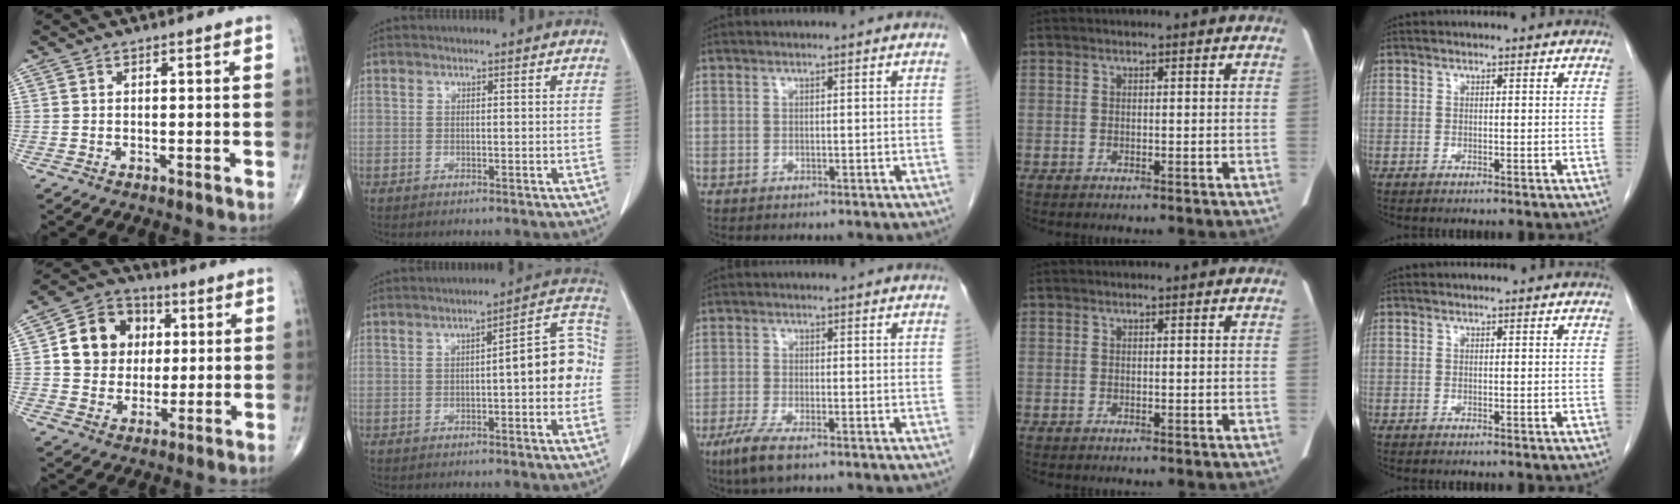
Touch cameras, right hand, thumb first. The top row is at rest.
{"thumb": {"total": 12.7, "force": [2.5, 11.0, 5.9], "torque": [-0.064, 0.008, 0.039]}, "index": {"total": 9.2, "force": [-0.9, 2.0, 8.9], "torque": [-0.103, 0.034, -0.016]}, "middle": {"total": 5.1, "force": [-3.2, 1.0, 3.8], "torque": [-0.080, -0.014, -0.057]}}